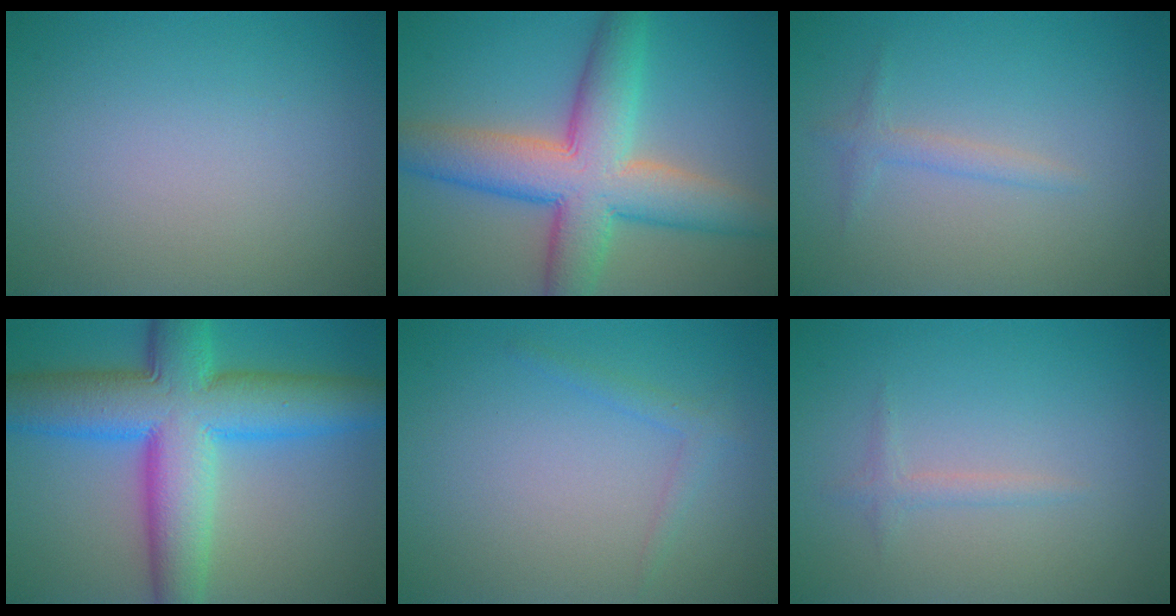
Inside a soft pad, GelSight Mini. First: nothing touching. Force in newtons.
{"total": 9.6, "press": 9.6, "slide": 0.4}
{"total": 1.3, "press": 1.3, "slide": 0.0}
{"total": 12.3, "press": 12.3, "slide": 0.2}
{"total": 1.3, "press": 1.2, "slide": 0.1}
{"total": 1.0, "press": 1.0, "slide": 0.0}